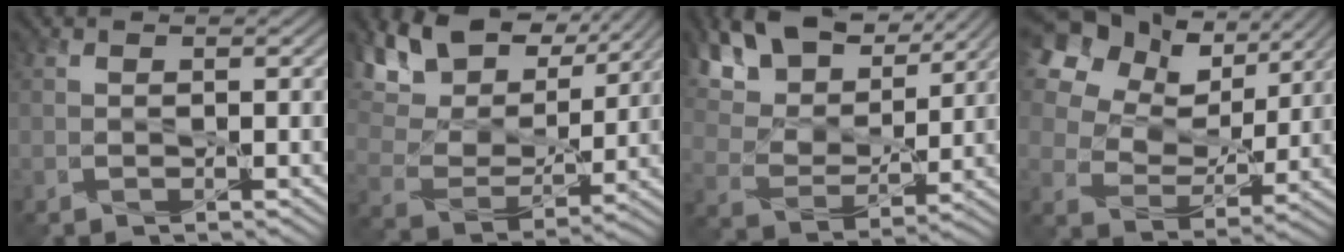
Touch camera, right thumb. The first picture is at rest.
{"total": 15.6, "force": [10.6, 8.2, 7.9], "torque": [-0.203, 0.035, 0.189]}
{"total": 14.8, "force": [10.8, 7.4, 6.9], "torque": [-0.193, 0.026, 0.193]}
{"total": 16.3, "force": [10.1, 10.5, 7.2], "torque": [-0.206, 0.061, 0.185]}